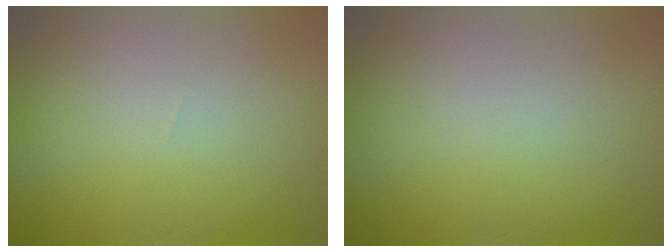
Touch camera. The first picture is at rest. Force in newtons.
{"total": 0.0}